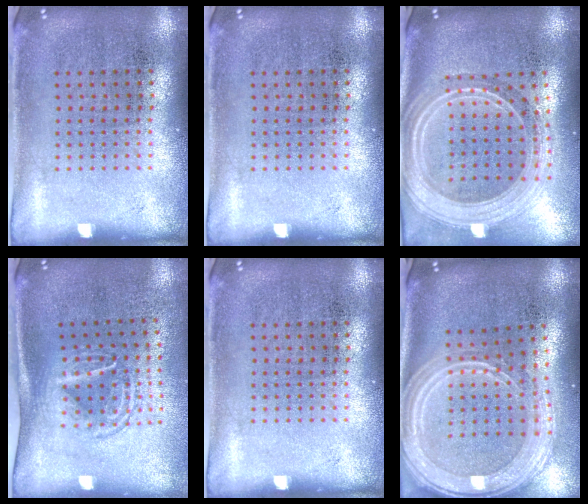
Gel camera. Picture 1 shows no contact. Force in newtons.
{"total": 0.0}
{"total": 2.7, "press": 2.3, "slide": 1.4}
{"total": 1.6, "press": 1.2, "slide": 1.1}
{"total": 0.0}
{"total": 3.1, "press": 2.5, "slide": 1.9}